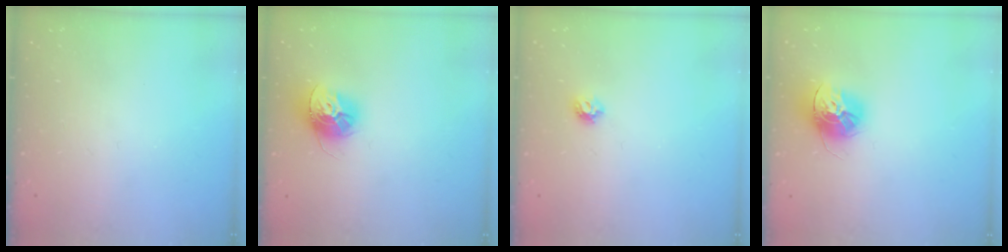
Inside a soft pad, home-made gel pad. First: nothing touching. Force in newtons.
{"total": 12.7, "press": 12.7, "slide": 1.0}
{"total": 4.9, "press": 4.8, "slide": 0.9}
{"total": 14.9, "press": 14.8, "slide": 1.3}